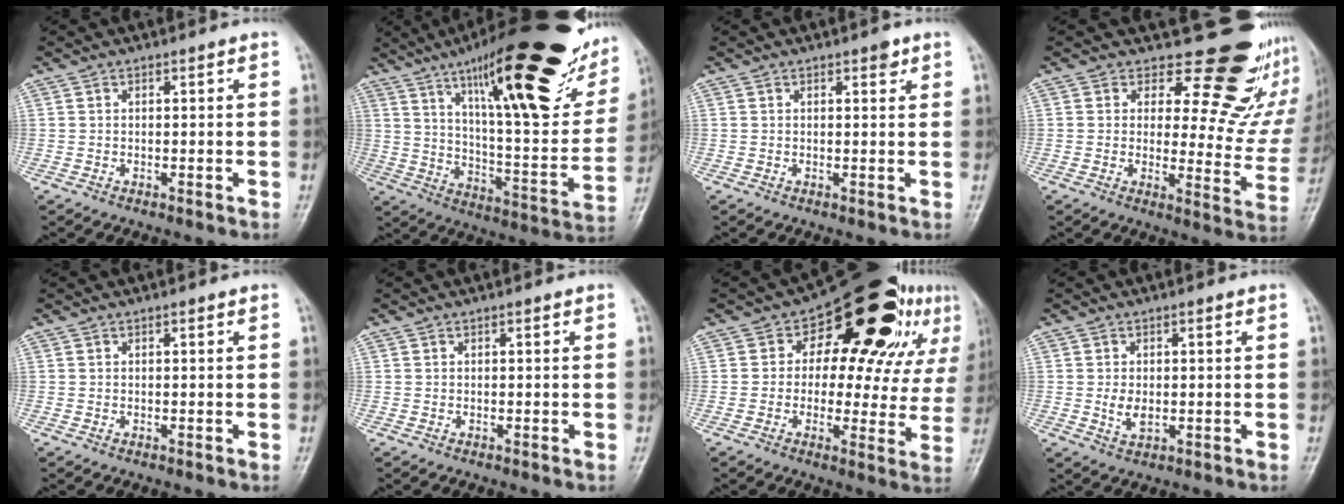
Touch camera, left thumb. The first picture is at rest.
{"total": 34.5, "force": [18.8, 9.4, 27.4], "torque": [-0.354, -0.038, 0.291]}
{"total": 1.7, "force": [1.0, 0.7, 1.0], "torque": [-0.006, -0.003, 0.011]}
{"total": 19.0, "force": [14.5, 9.2, 8.0], "torque": [-0.048, -0.110, 0.162]}
{"total": 0.0}
{"total": 0.0}
{"total": 21.1, "force": [9.1, 11.6, 15.0], "torque": [-0.134, -0.001, 0.122]}
{"total": 3.6, "force": [0.0, 2.2, 2.8], "torque": [-0.047, -0.007, 0.003]}